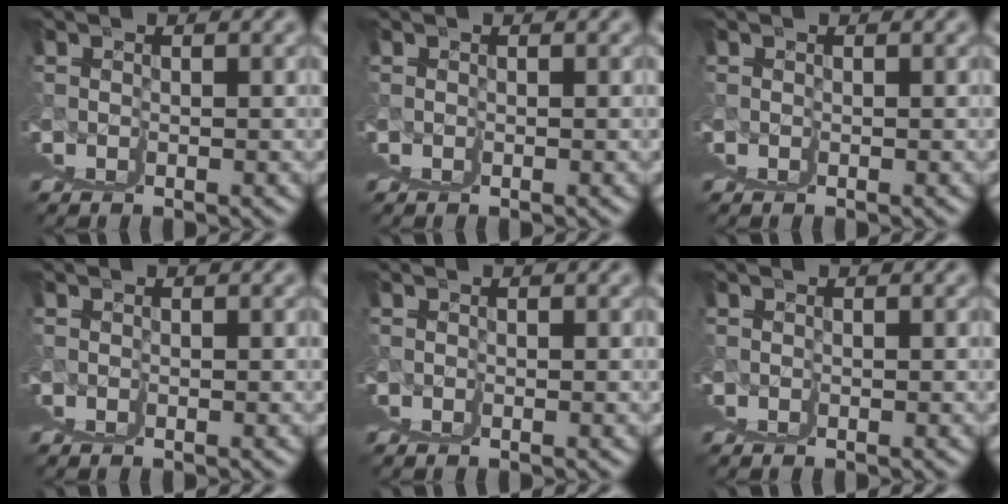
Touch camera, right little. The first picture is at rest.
{"total": 0.0}
{"total": 0.0}
{"total": 0.0}
{"total": 0.0}
{"total": 0.0}